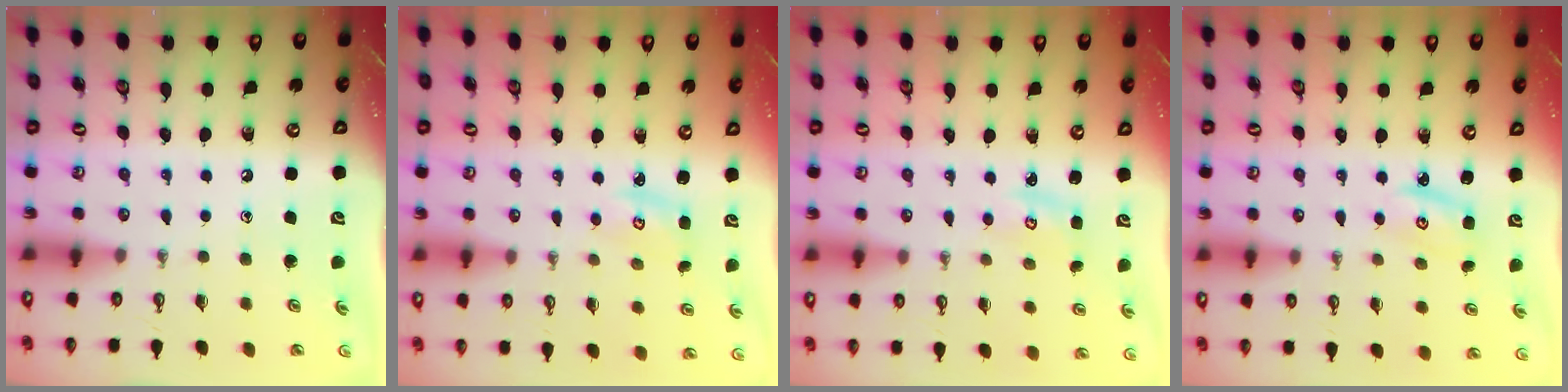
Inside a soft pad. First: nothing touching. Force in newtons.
{"total": 3.0, "press": 3.0, "slide": 0.4}
{"total": 2.9, "press": 2.8, "slide": 0.4}
{"total": 2.4, "press": 2.4, "slide": 0.2}